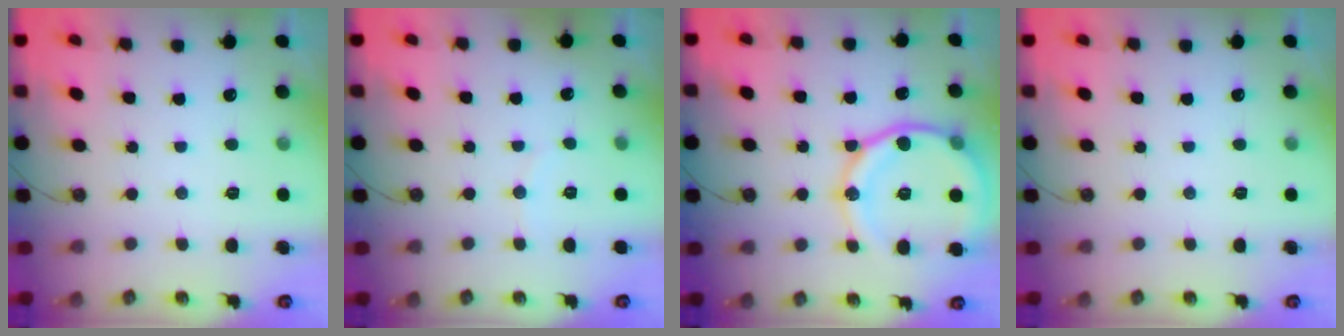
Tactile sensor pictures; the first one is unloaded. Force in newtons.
{"total": 2.6, "press": 2.6, "slide": 0.3}
{"total": 16.6, "press": 16.5, "slide": 2.1}
{"total": 0.0}